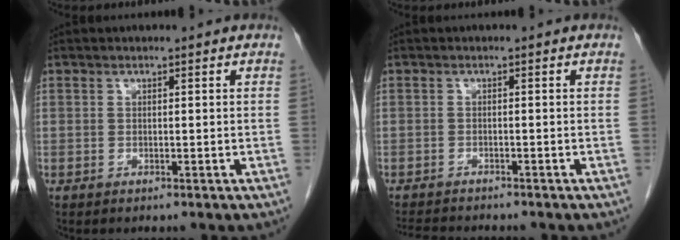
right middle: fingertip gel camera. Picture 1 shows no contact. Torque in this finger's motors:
{"motor_torque": [0.12, -0.12, 0.01, 0.01]}